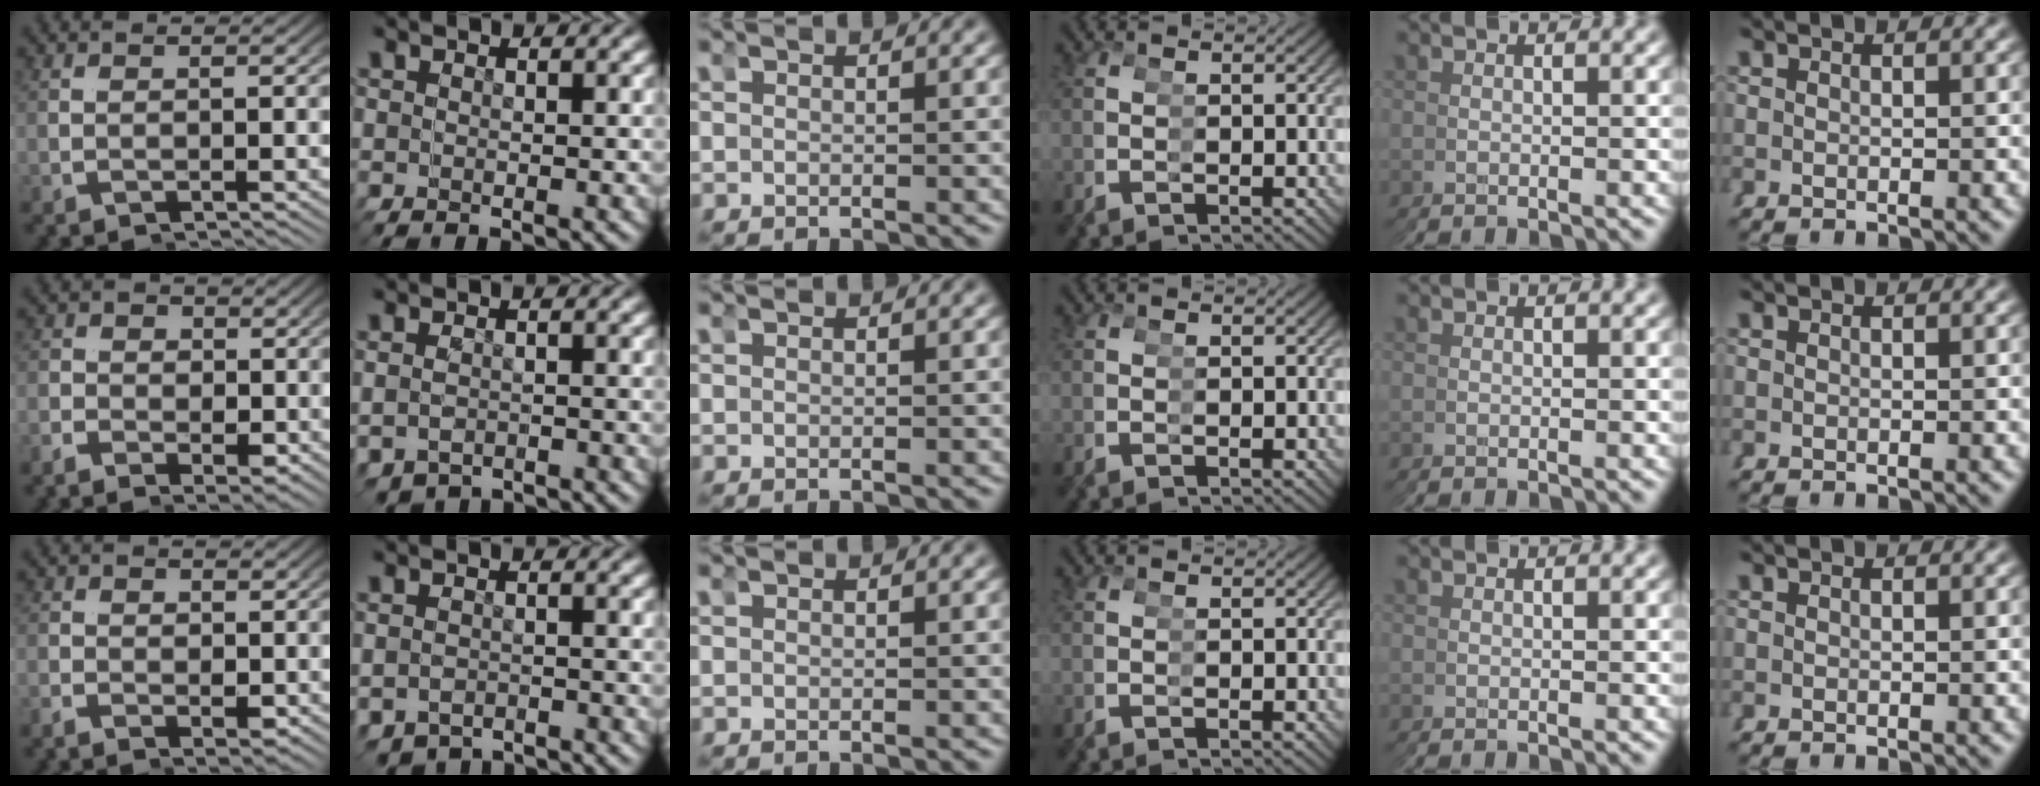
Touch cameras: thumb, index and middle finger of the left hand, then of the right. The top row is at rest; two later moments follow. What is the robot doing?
{"motion": "grasp_and_lifting", "object": "hoodie"}